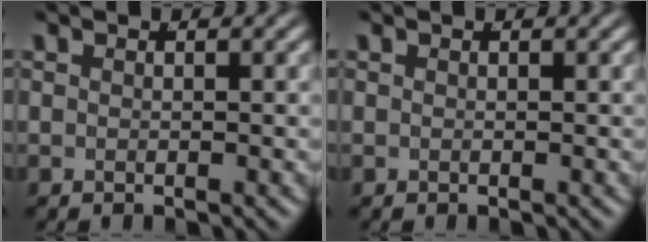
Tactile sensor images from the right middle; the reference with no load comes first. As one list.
[{"total": 0.0}]